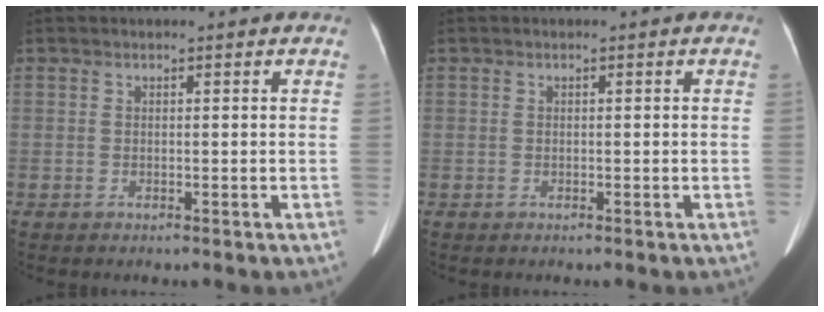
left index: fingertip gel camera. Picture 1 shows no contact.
{"total": 0.0}